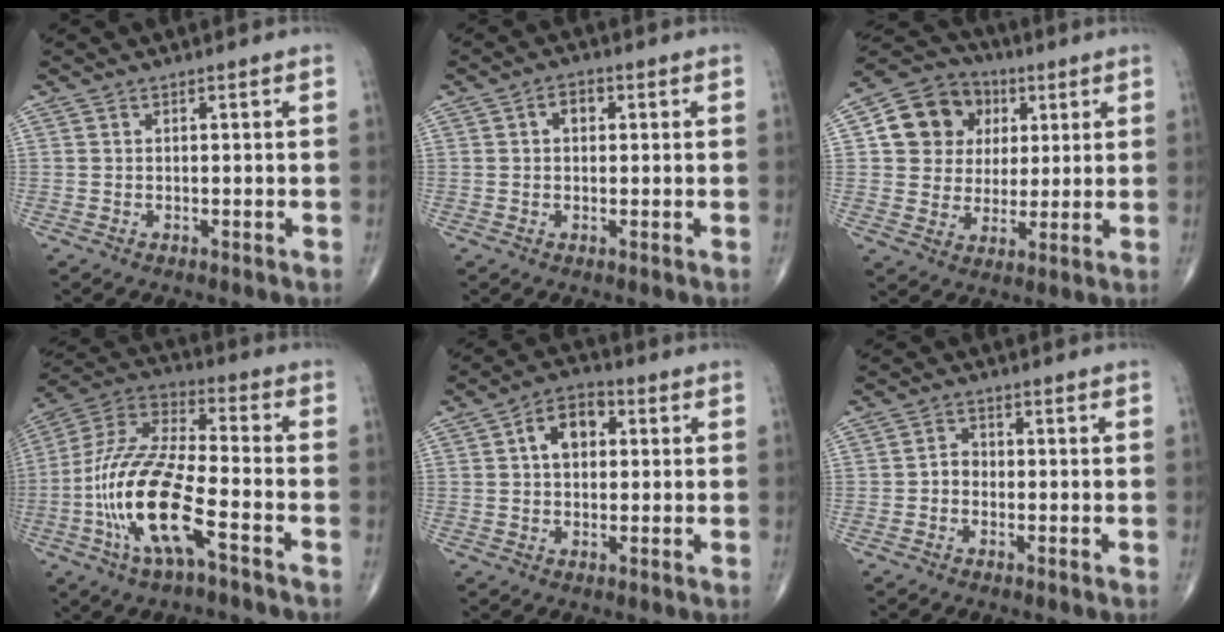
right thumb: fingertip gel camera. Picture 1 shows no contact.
{"total": 2.7, "force": [0.6, 1.9, 1.9], "torque": [-0.023, 0.010, 0.007]}
{"total": 13.6, "force": [3.8, 12.0, 5.3], "torque": [-0.058, 0.007, 0.063]}
{"total": 18.9, "force": [-6.7, 6.1, 16.6], "torque": [-0.351, 0.035, -0.126]}
{"total": 7.4, "force": [1.5, 5.0, 5.3], "torque": [-0.073, 0.015, 0.016]}
{"total": 2.3, "force": [-0.8, 1.9, 1.2], "torque": [-0.007, 0.009, -0.022]}